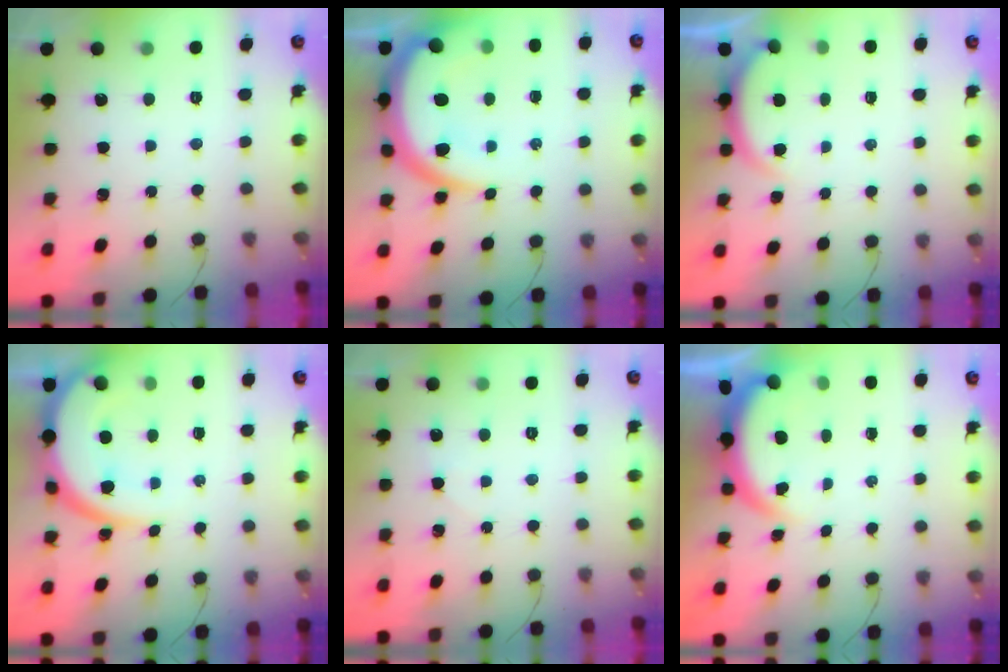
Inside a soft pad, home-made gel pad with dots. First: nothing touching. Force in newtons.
{"total": 14.1, "press": 14.0, "slide": 1.4}
{"total": 2.2, "press": 2.2, "slide": 0.6}
{"total": 10.7, "press": 10.7, "slide": 1.0}
{"total": 3.0, "press": 2.6, "slide": 1.5}
{"total": 3.9, "press": 3.9, "slide": 0.2}